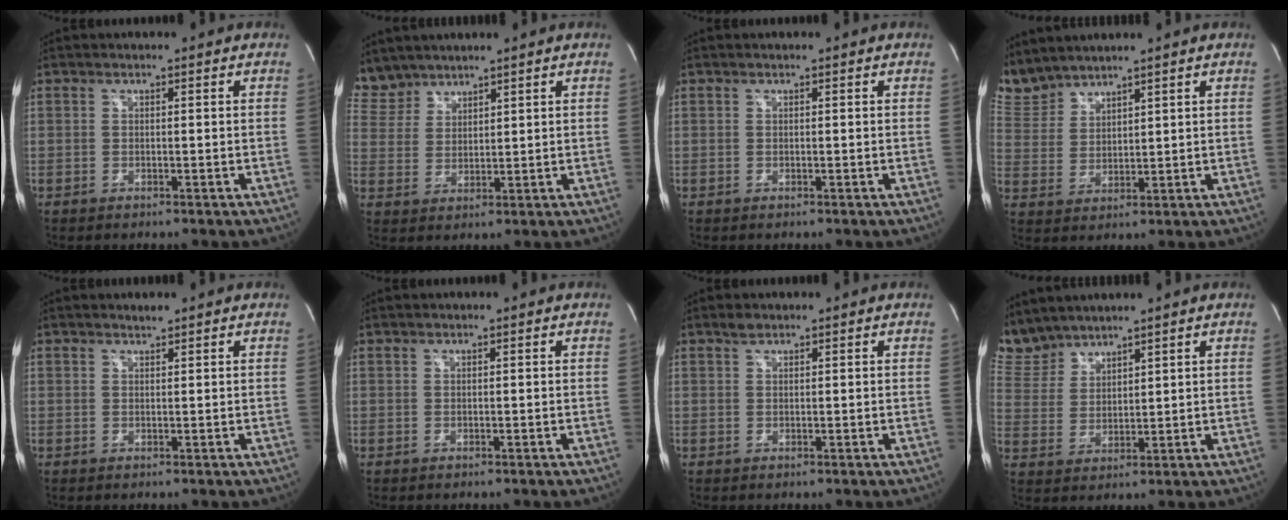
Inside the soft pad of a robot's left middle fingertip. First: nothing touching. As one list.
[{"total": 5.2, "force": [4.8, 1.9, -0.3], "torque": [0.000, 0.007, 0.110]}, {"total": 0.0}, {"total": 6.3, "force": [6.2, 0.8, 0.0], "torque": [-0.018, 0.011, 0.144]}, {"total": 0.8, "force": [0.8, 0.0, 0.2], "torque": [-0.010, 0.001, 0.016]}, {"total": 0.0}, {"total": 1.1, "force": [0.9, 0.4, 0.4], "torque": [-0.011, 0.004, 0.017]}, {"total": 6.4, "force": [6.3, 1.2, -0.1], "torque": [-0.014, 0.011, 0.146]}]